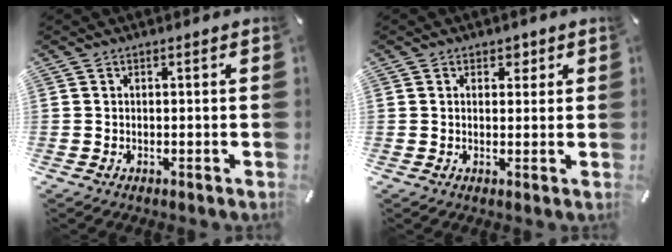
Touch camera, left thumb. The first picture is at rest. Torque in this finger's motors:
{"motor_torque": [0.11, -0.32, 0.10, 0.06, 0.00]}